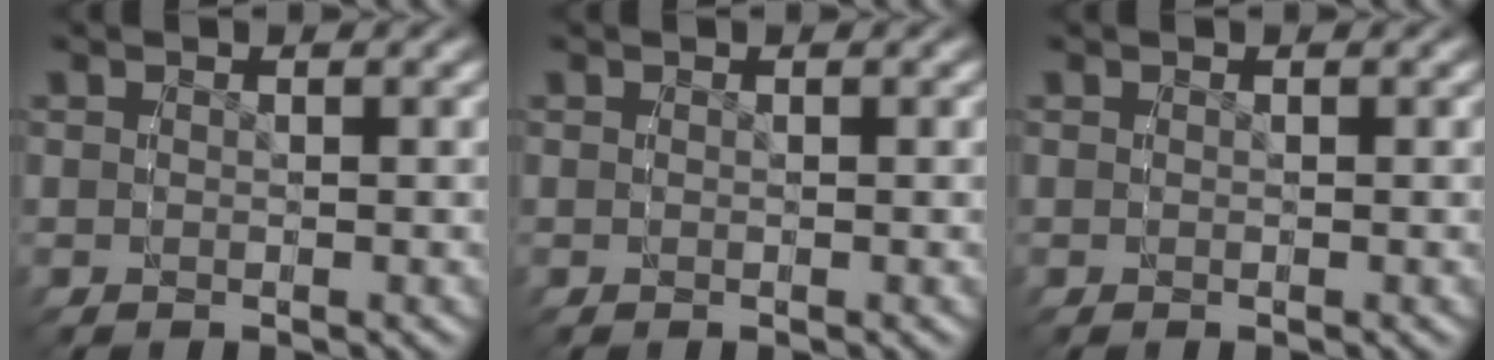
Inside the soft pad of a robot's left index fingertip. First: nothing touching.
{"total": 0.0}
{"total": 0.0}